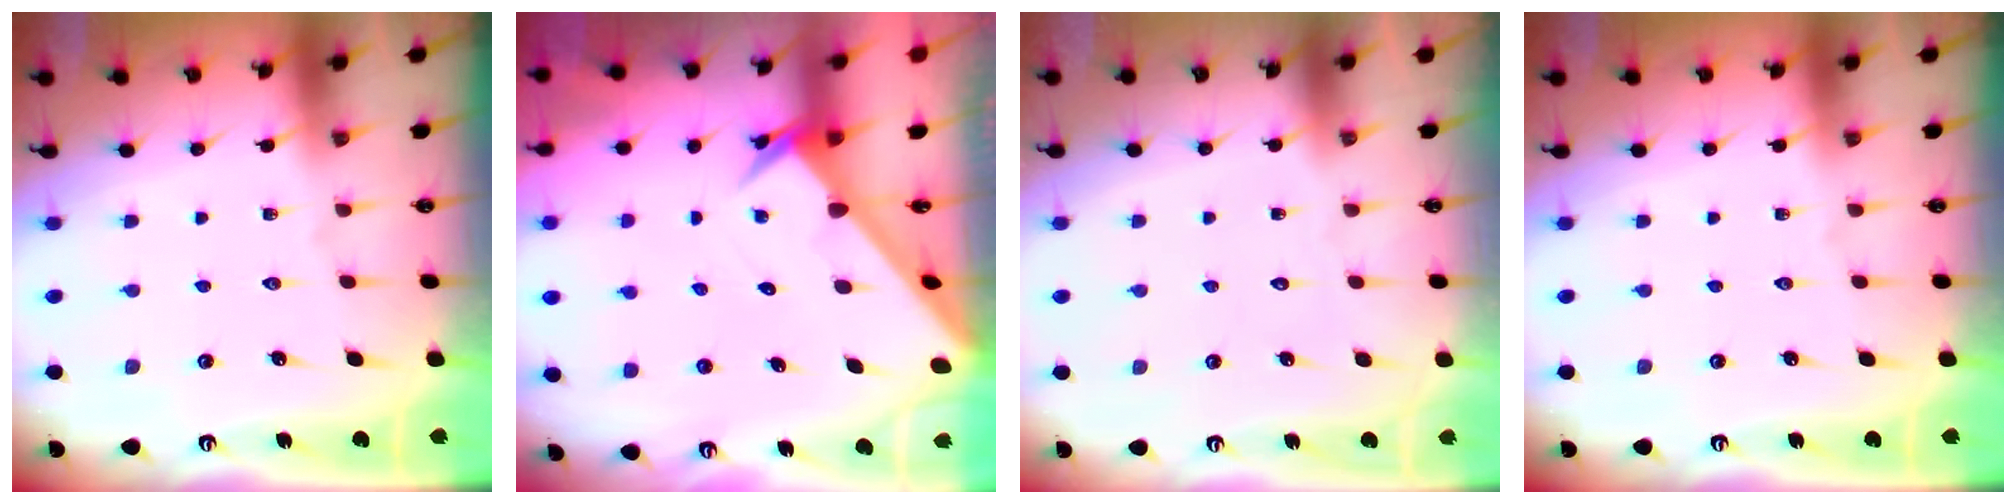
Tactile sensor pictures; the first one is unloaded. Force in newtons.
{"total": 2.7, "press": 2.7, "slide": 0.2}
{"total": 1.8, "press": 1.7, "slide": 0.1}
{"total": 0.0}